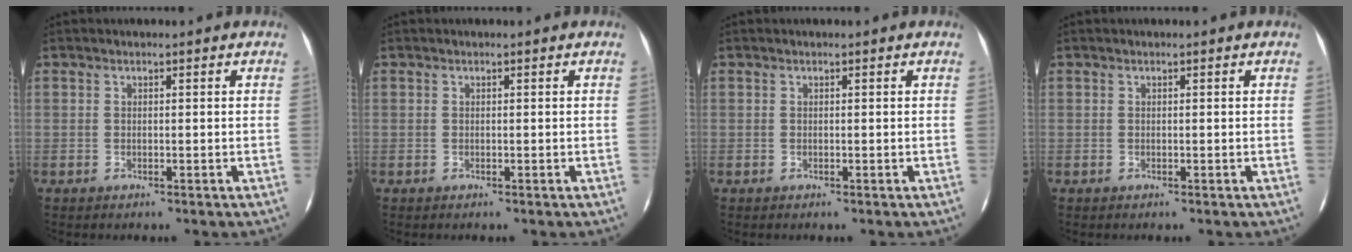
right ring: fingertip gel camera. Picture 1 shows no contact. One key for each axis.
{"total": 0.0}
{"total": 0.0}
{"total": 0.0}